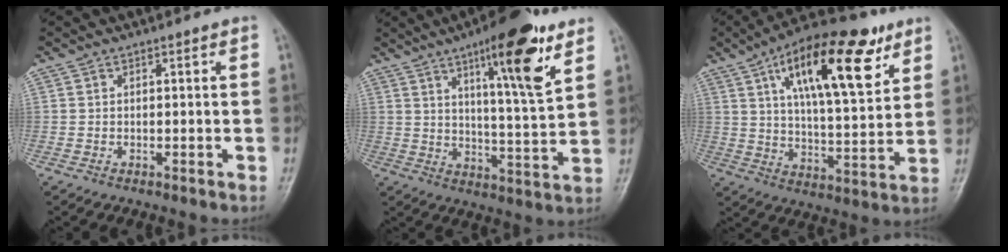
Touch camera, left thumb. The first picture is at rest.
{"total": 18.9, "force": [10.6, 3.7, 15.2], "torque": [-0.213, -0.060, 0.171]}
{"total": 21.8, "force": [10.5, 8.2, 17.2], "torque": [-0.245, -0.026, 0.170]}